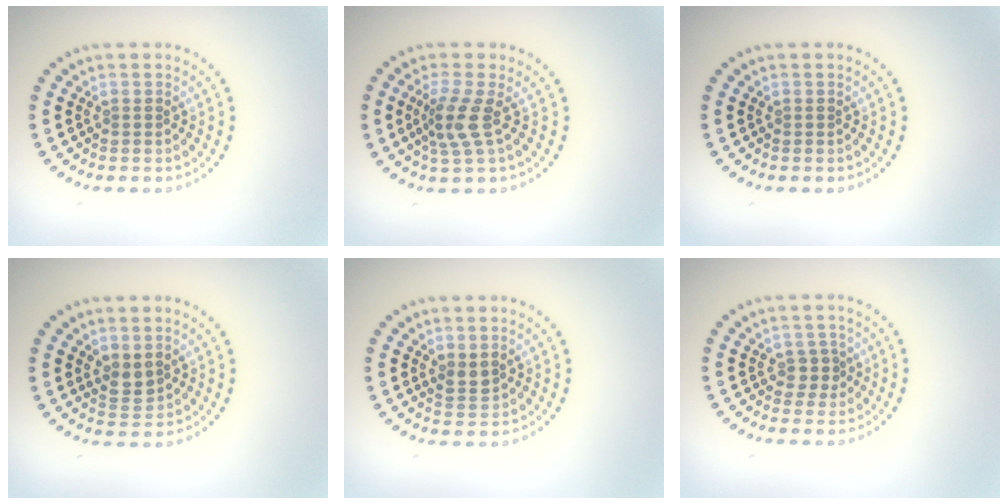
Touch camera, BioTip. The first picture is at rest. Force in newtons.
{"total": 2.9, "press": 2.2, "slide": 1.8}
{"total": 0.0}
{"total": 1.7, "press": 1.6, "slide": 0.7}
{"total": 1.2, "press": 1.2, "slide": 0.5}
{"total": 1.4, "press": 1.2, "slide": 0.9}